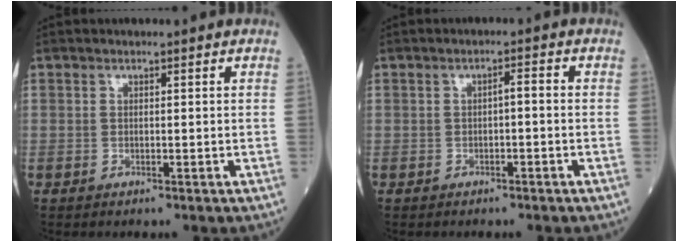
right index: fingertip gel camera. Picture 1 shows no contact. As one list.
[{"total": 1.6, "force": [-0.3, 0.4, 1.6], "torque": [-0.023, 0.009, -0.005]}]